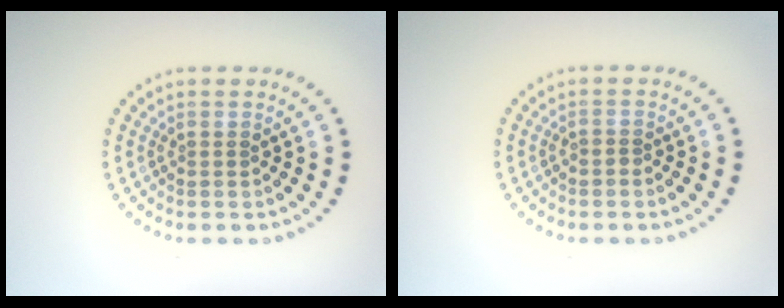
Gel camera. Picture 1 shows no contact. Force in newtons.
{"total": 0.5, "press": 0.2, "slide": 0.5}